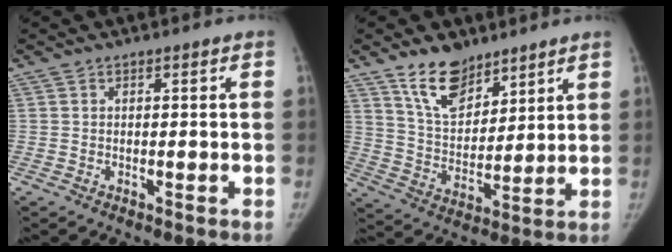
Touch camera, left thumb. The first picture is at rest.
{"total": 11.2, "force": [8.1, 5.8, 5.1], "torque": [-0.060, -0.057, 0.156]}